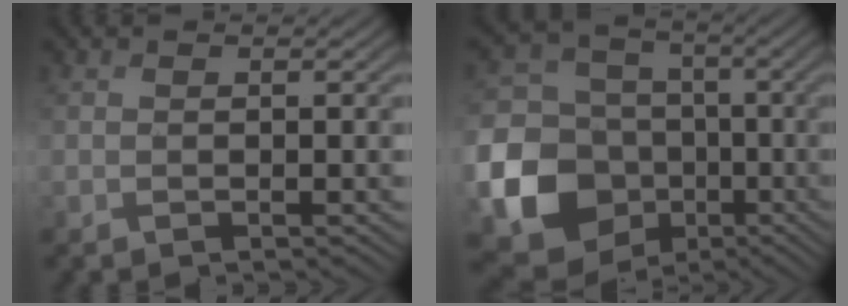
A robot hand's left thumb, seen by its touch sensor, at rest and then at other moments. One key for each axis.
{"total": 19.5, "fx": -6.0, "fy": 17.3, "fz": 6.7, "tx": -0.228, "ty": -0.040, "tz": -0.118}